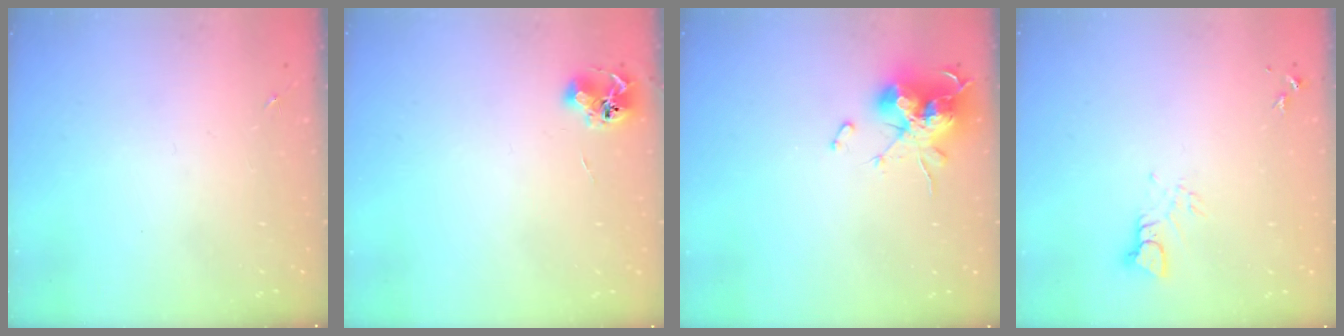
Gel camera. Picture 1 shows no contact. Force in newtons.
{"total": 6.8, "press": 6.8, "slide": 0.9}
{"total": 15.7, "press": 15.7, "slide": 0.1}
{"total": 3.6, "press": 3.6, "slide": 0.3}